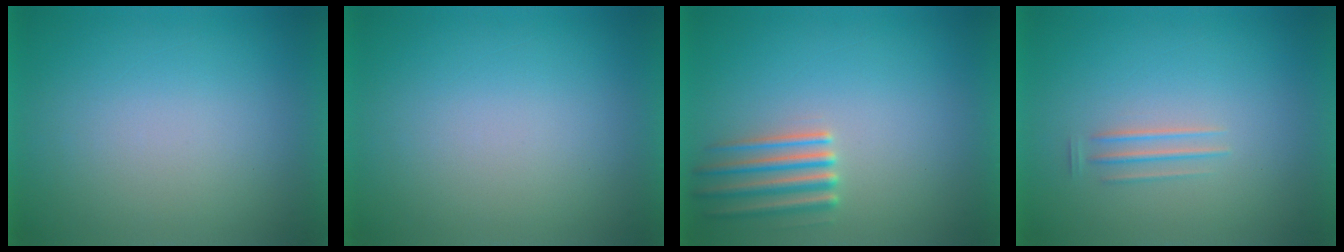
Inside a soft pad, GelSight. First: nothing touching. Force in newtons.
{"total": 1.0}
{"total": 3.8}
{"total": 1.7}